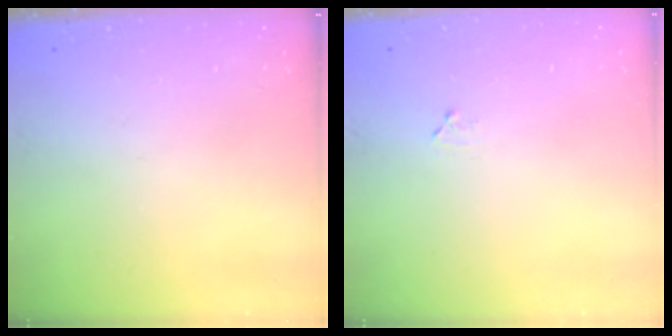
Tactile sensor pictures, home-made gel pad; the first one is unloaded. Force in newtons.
{"total": 3.4, "press": 3.4, "slide": 0.4}